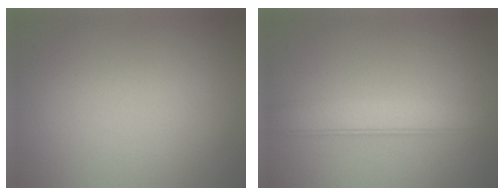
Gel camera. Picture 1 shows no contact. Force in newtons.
{"total": 3.8, "press": 3.8, "slide": 0.2}